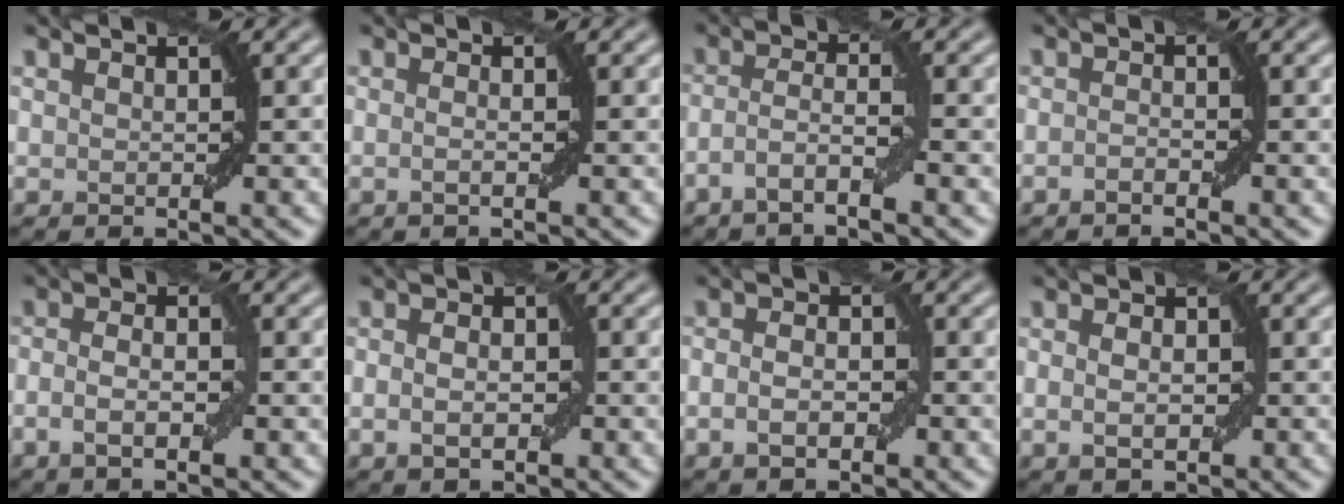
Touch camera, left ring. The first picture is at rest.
{"total": 1.0, "force": [-0.2, 0.2, 1.0], "torque": [-0.016, -0.004, -0.008]}
{"total": 2.8, "force": [-1.6, 0.2, 2.3], "torque": [-0.046, 0.009, -0.040]}
{"total": 0.9, "force": [-0.6, 0.2, 0.6], "torque": [-0.011, 0.004, -0.011]}
{"total": 2.9, "force": [-0.8, 1.1, 2.5], "torque": [-0.049, -0.003, -0.018]}
{"total": 2.7, "force": [-0.5, 1.7, 2.1], "torque": [-0.028, 0.003, -0.011]}
{"total": 2.7, "force": [-0.8, 1.6, 2.1], "torque": [-0.037, 0.002, -0.015]}
{"total": 2.6, "force": [-0.2, 1.6, 2.0], "torque": [-0.027, 0.003, -0.004]}